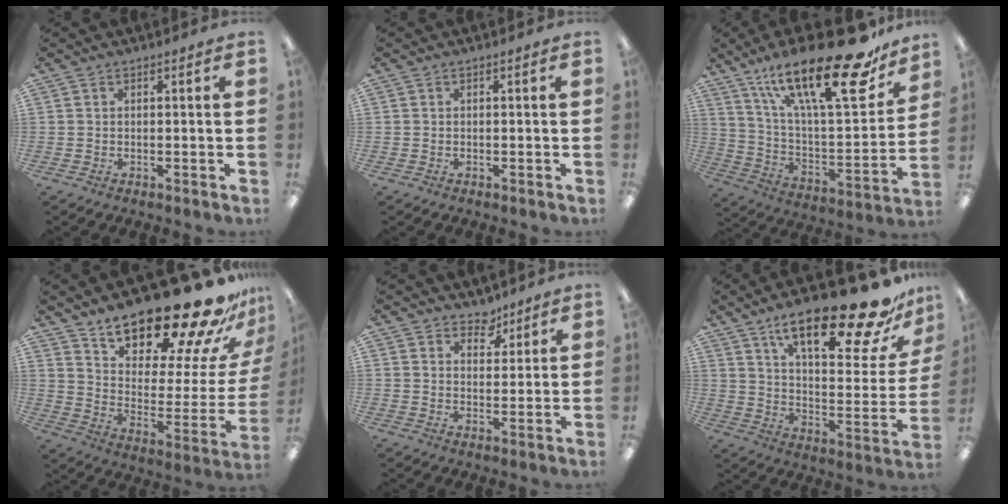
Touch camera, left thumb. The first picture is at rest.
{"total": 0.0}
{"total": 28.3, "force": [17.7, 8.5, 20.4], "torque": [-0.330, -0.106, 0.292]}
{"total": 27.1, "force": [21.4, 8.0, 14.6], "torque": [-0.201, -0.164, 0.355]}
{"total": 5.2, "force": [4.1, 2.9, 0.9], "torque": [0.000, -0.027, 0.071]}
{"total": 25.3, "force": [17.7, 7.0, 16.6], "torque": [-0.245, -0.117, 0.283]}